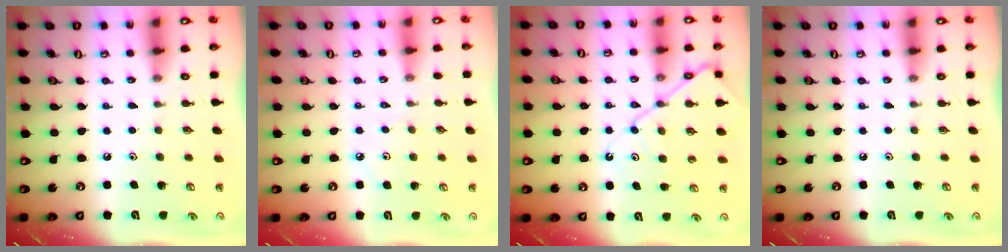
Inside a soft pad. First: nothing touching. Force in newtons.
{"total": 2.6, "press": 2.5, "slide": 0.5}
{"total": 10.8, "press": 10.7, "slide": 1.1}
{"total": 0.0}